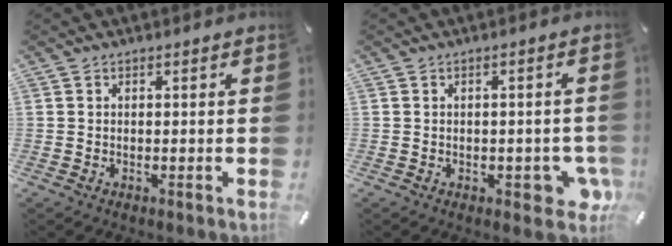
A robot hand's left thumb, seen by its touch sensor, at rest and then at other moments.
{"total": 7.1, "force": [-2.0, 3.7, 5.7], "torque": [-0.060, 0.004, -0.027]}